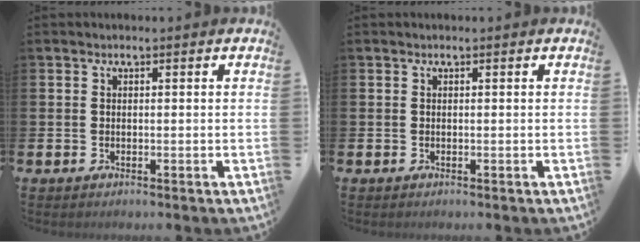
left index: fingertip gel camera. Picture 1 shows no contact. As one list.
[{"total": 0.0}]